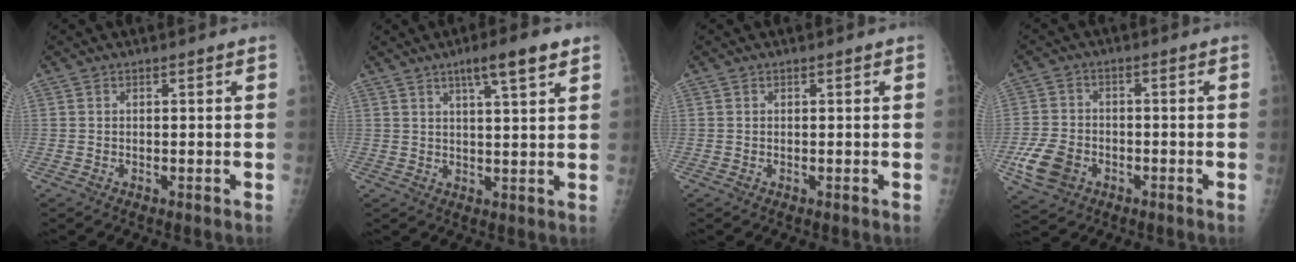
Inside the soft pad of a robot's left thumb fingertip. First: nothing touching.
{"total": 7.6, "force": [4.5, 1.0, 6.0], "torque": [-0.091, -0.015, 0.070]}
{"total": 0.0}
{"total": 7.9, "force": [-3.0, 5.9, 4.3], "torque": [-0.081, 0.010, -0.053]}